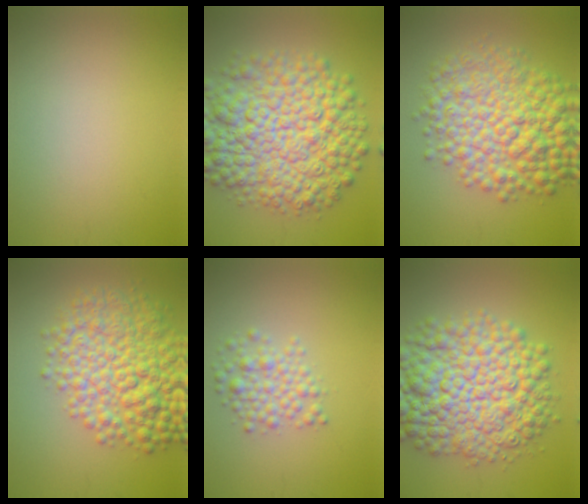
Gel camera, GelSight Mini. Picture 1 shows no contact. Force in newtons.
{"total": 12.5, "press": 12.5, "slide": 0.2}
{"total": 10.5, "press": 10.5, "slide": 0.1}
{"total": 9.5, "press": 9.5, "slide": 0.2}
{"total": 3.0, "press": 3.0, "slide": 0.2}
{"total": 12.5, "press": 12.5, "slide": 0.2}